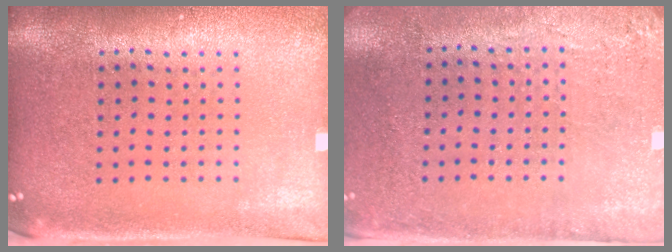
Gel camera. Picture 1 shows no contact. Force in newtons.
{"total": 2.9, "press": 2.4, "slide": 1.6}